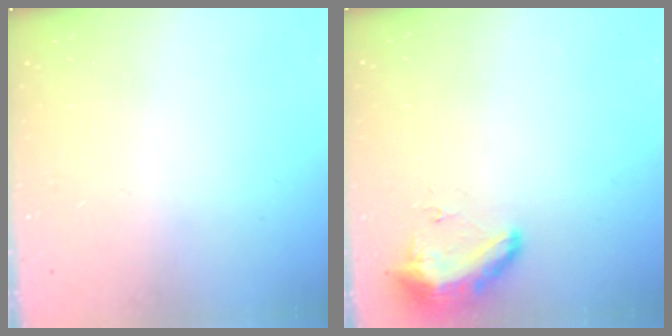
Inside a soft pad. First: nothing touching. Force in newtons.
{"total": 9.1, "press": 8.9, "slide": 1.9}